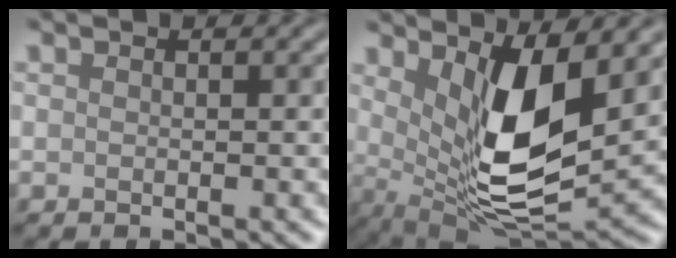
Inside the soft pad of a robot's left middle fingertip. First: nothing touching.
{"total": 8.7, "force": [2.5, 3.0, 7.8], "torque": [-0.146, -0.025, 0.049]}